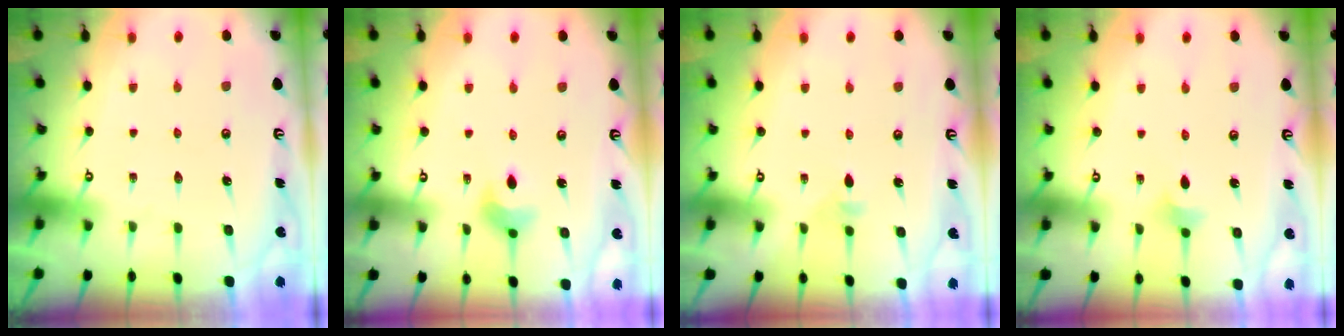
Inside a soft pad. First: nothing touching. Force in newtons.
{"total": 7.5, "press": 7.3, "slide": 2.1}
{"total": 2.5, "press": 2.4, "slide": 0.6}
{"total": 3.7, "press": 3.6, "slide": 0.8}